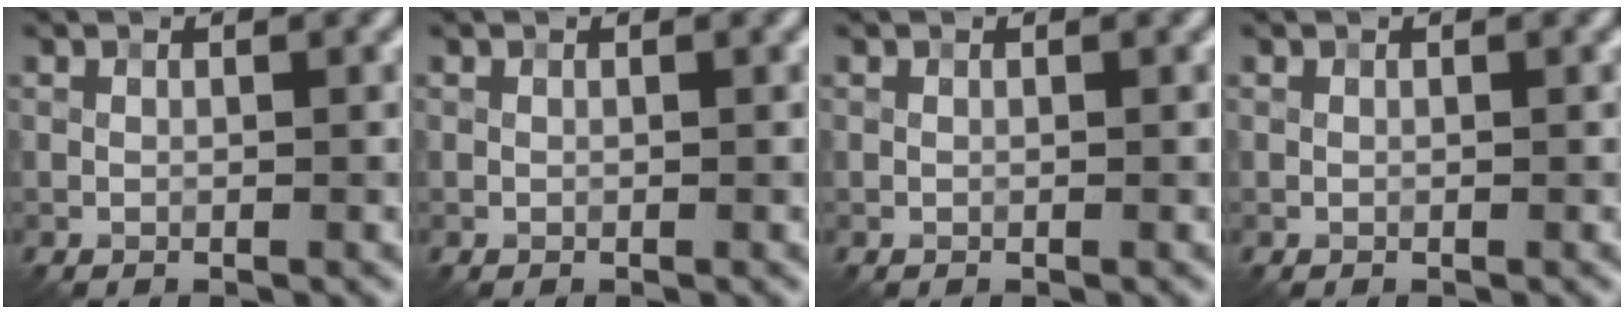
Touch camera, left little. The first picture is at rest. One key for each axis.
{"total": 0.0}
{"total": 0.0}
{"total": 0.0}